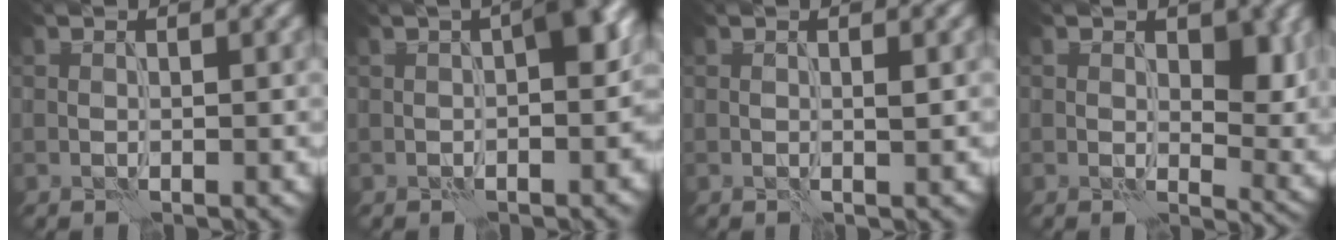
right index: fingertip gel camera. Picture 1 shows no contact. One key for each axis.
{"total": 5.1, "fx": -0.4, "fy": 2.0, "fz": 4.7, "tx": -0.046, "ty": 0.023, "tz": -0.011}
{"total": 0.9, "fx": 0.0, "fy": 0.1, "fz": 0.9, "tx": -0.016, "ty": 0.000, "tz": 0.000}
{"total": 4.8, "fx": 1.3, "fy": 2.8, "fz": 3.7, "tx": -0.038, "ty": -0.012, "tz": 0.022}